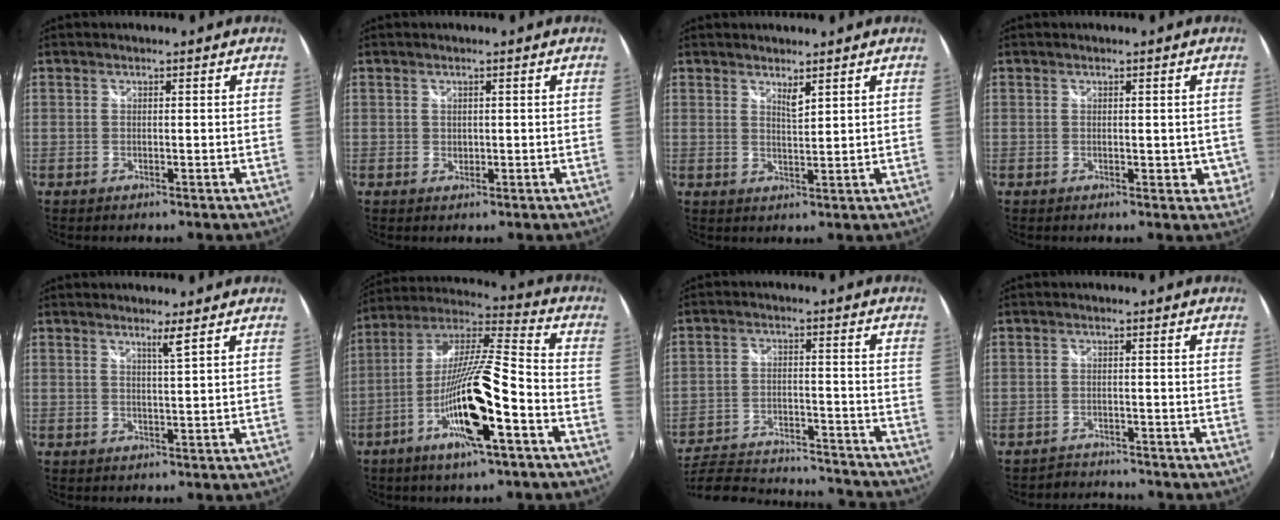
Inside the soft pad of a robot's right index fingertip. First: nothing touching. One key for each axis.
{"total": 0.8, "fx": 0.2, "fy": 0.7, "fz": 0.1, "tx": 0.000, "ty": -0.001, "tz": 0.004}
{"total": 2.3, "fx": 1.8, "fy": 0.3, "fz": 1.4, "tx": -0.023, "ty": -0.003, "tz": 0.029}
{"total": 3.2, "fx": -0.4, "fy": 2.0, "fz": 2.5, "tx": -0.024, "ty": -0.005, "tz": -0.001}
{"total": 2.1, "fx": 1.3, "fy": -0.7, "fz": 1.5, "tx": -0.030, "ty": -0.008, "tz": 0.020}
{"total": 17.8, "fx": -7.9, "fy": 2.2, "fz": 15.8, "tx": -0.297, "ty": -0.024, "tz": -0.147}
{"total": 24.7, "fx": -21.8, "fy": 6.7, "fz": 9.5, "tx": -0.198, "ty": -0.019, "tz": -0.305}
{"total": 3.5, "fx": -3.4, "fy": 0.8, "fz": -0.5, "tx": -0.004, "ty": 0.002, "tz": -0.061}